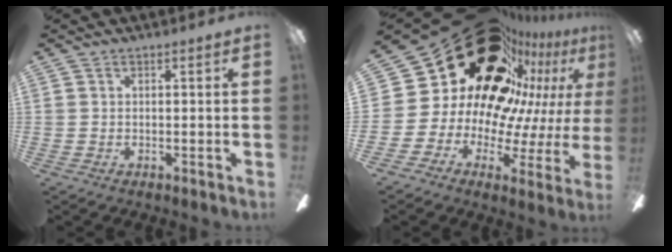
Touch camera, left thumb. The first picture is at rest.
{"total": 29.9, "force": [19.1, 16.4, 16.2], "torque": [-0.244, -0.168, 0.386]}